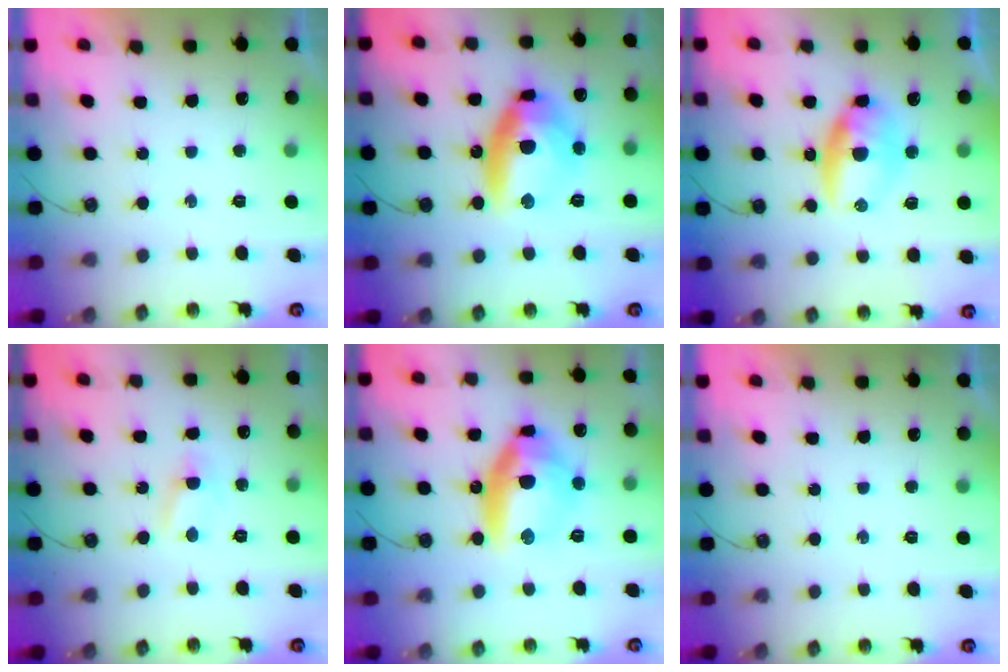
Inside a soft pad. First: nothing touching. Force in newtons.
{"total": 12.8, "press": 12.7, "slide": 1.8}
{"total": 8.0, "press": 7.9, "slide": 0.4}
{"total": 4.5, "press": 4.5, "slide": 0.4}
{"total": 16.6, "press": 15.4, "slide": 6.0}
{"total": 0.0}